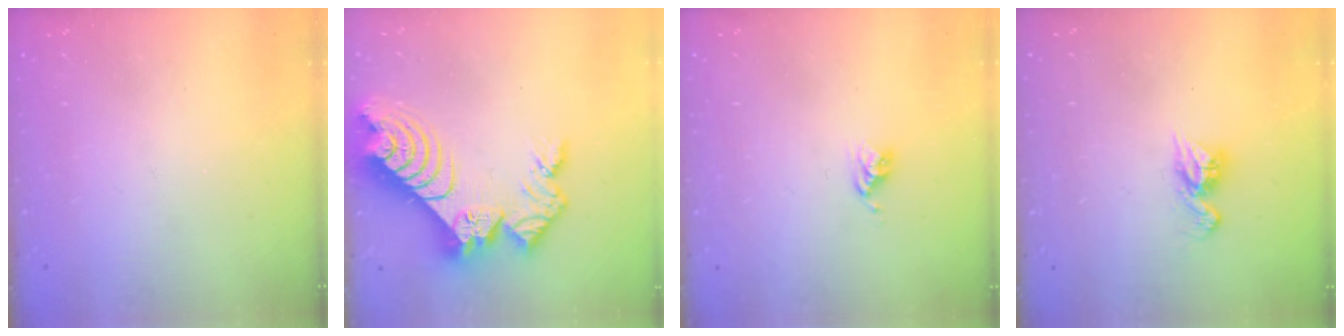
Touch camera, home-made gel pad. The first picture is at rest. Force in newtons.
{"total": 15.0, "press": 15.0, "slide": 1.4}
{"total": 3.9, "press": 3.8, "slide": 0.3}
{"total": 7.8, "press": 7.8, "slide": 0.6}